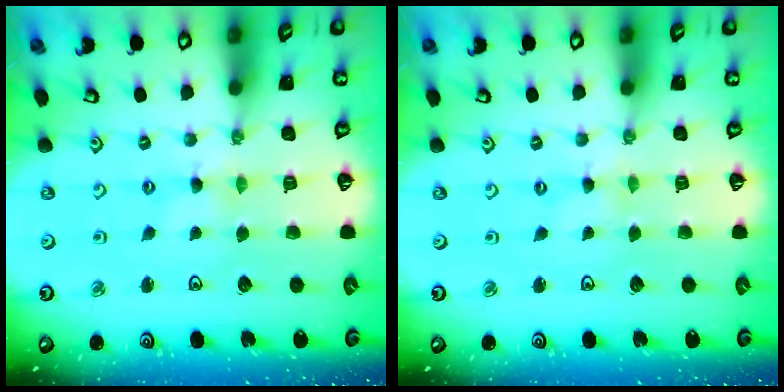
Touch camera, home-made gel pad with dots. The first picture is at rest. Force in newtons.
{"total": 0.0}